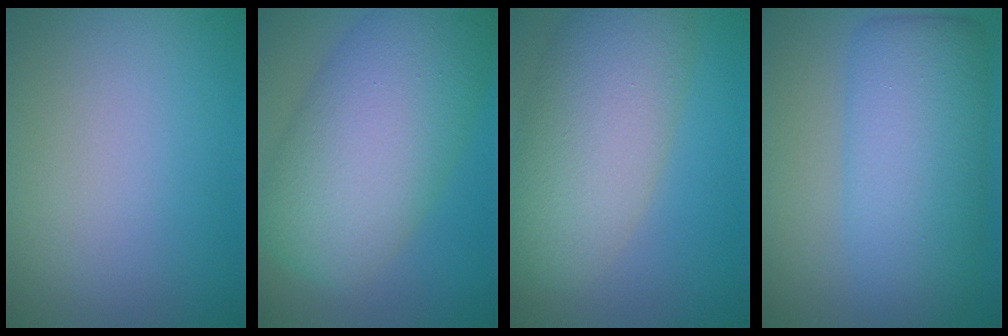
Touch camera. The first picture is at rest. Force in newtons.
{"total": 10.7, "press": 10.7, "slide": 0.3}
{"total": 7.9, "press": 7.9, "slide": 0.3}
{"total": 7.9, "press": 7.9, "slide": 0.1}